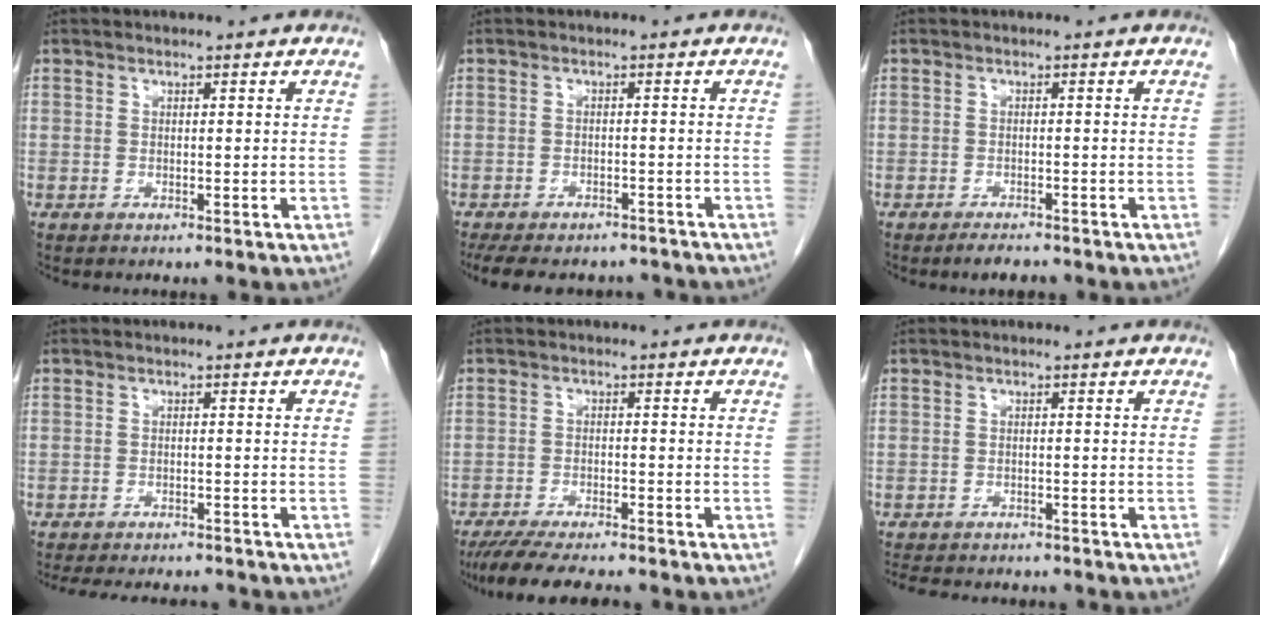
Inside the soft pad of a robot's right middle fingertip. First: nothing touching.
{"total": 12.6, "force": [-10.7, 4.9, 4.4], "torque": [-0.093, 0.001, -0.134]}
{"total": 2.3, "force": [-1.9, 0.6, 1.1], "torque": [-0.023, -0.004, -0.027]}
{"total": 11.8, "force": [-10.6, 2.9, 4.2], "torque": [-0.076, -0.002, -0.137]}
{"total": 10.5, "force": [-9.1, 1.3, 4.9], "torque": [-0.073, -0.018, -0.140]}
{"total": 10.1, "force": [-8.8, 3.2, 3.7], "torque": [-0.070, -0.004, -0.111]}